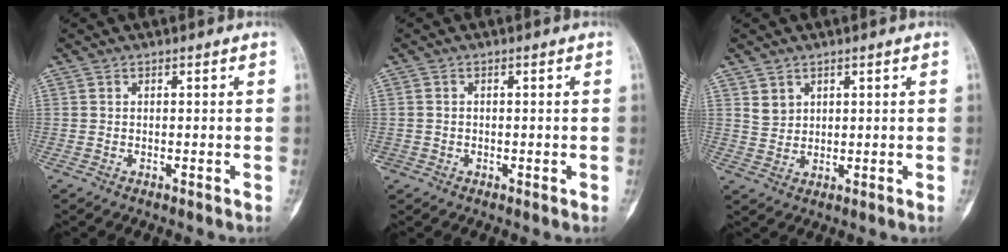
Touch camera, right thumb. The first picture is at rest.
{"total": 1.1, "force": [-0.4, 1.0, 0.1], "torque": [0.003, 0.004, -0.009]}
{"total": 2.9, "force": [1.7, 2.3, 0.7], "torque": [0.002, -0.015, 0.035]}